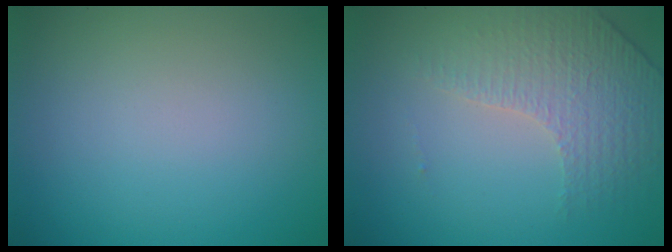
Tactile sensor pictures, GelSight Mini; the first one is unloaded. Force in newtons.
{"total": 4.6, "press": 3.0, "slide": 3.5}